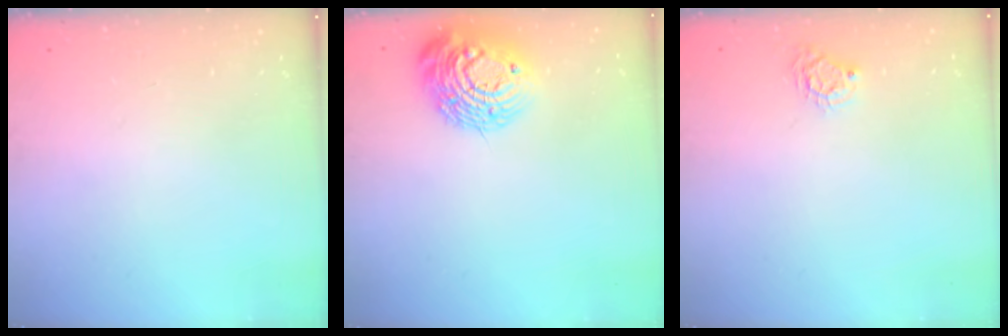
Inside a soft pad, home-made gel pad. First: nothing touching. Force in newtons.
{"total": 14.6, "press": 14.5, "slide": 1.0}
{"total": 5.1, "press": 5.0, "slide": 0.4}